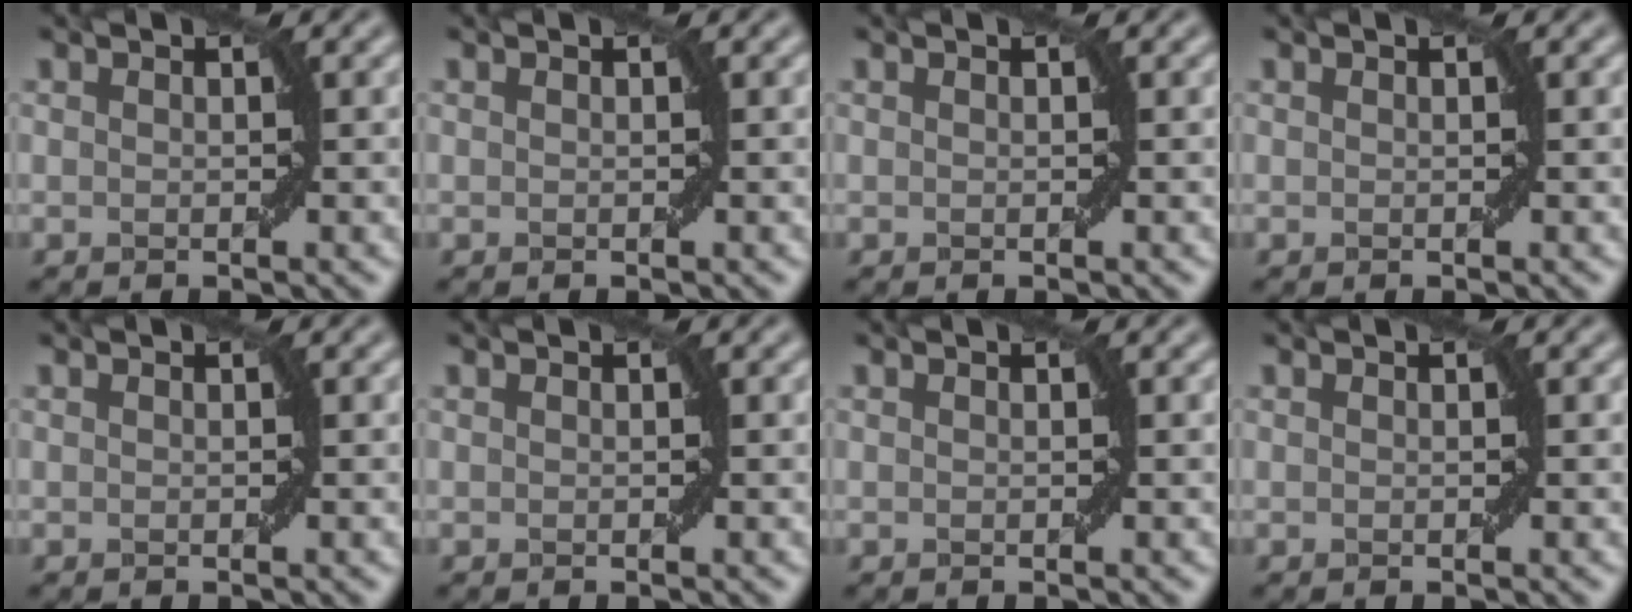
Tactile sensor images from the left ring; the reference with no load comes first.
{"total": 0.0}
{"total": 0.0}
{"total": 0.0}
{"total": 0.0}
{"total": 0.0}
{"total": 0.0}
{"total": 0.0}